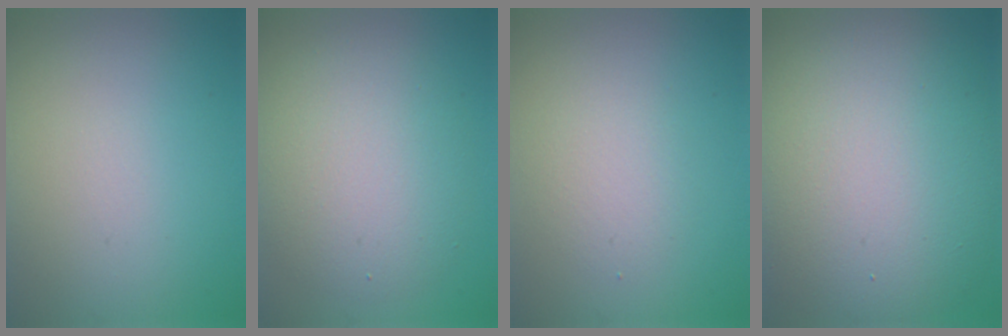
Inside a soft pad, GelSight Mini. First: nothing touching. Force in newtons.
{"total": 5.6, "press": 5.6, "slide": 0.5}
{"total": 2.2, "press": 2.2, "slide": 0.1}
{"total": 14.0, "press": 14.0, "slide": 0.6}